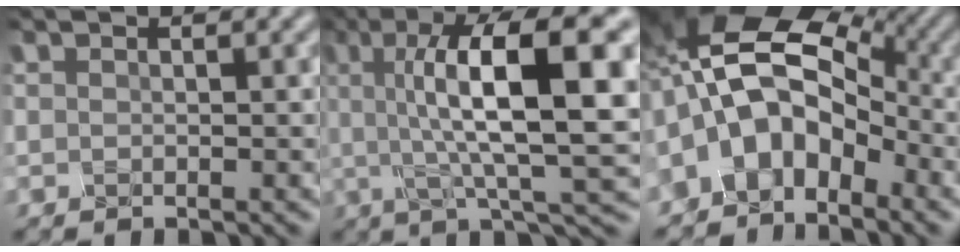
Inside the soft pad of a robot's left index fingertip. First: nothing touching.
{"total": 11.6, "force": [1.4, 2.6, 11.2], "torque": [-0.172, 0.004, 0.036]}
{"total": 8.7, "force": [-3.7, 5.5, 5.7], "torque": [-0.093, 0.017, -0.067]}